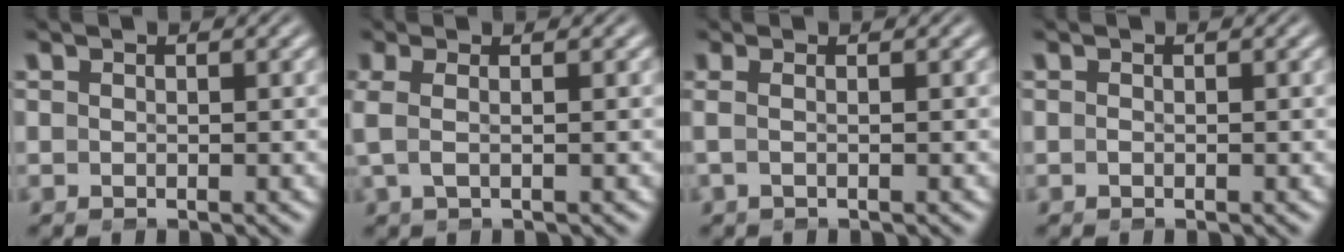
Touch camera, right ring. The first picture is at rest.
{"total": 1.8, "force": [0.1, 0.1, 1.8], "torque": [-0.042, 0.008, 0.002]}
{"total": 1.6, "force": [-0.7, -0.6, 1.3], "torque": [-0.026, 0.007, -0.010]}
{"total": 0.0}